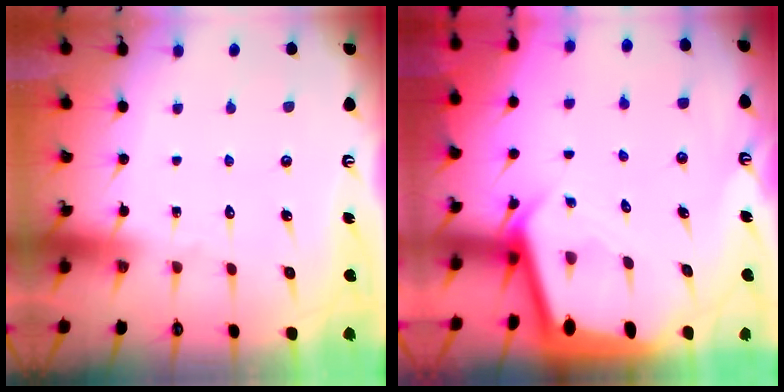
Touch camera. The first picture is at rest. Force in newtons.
{"total": 3.6, "press": 3.6, "slide": 0.4}